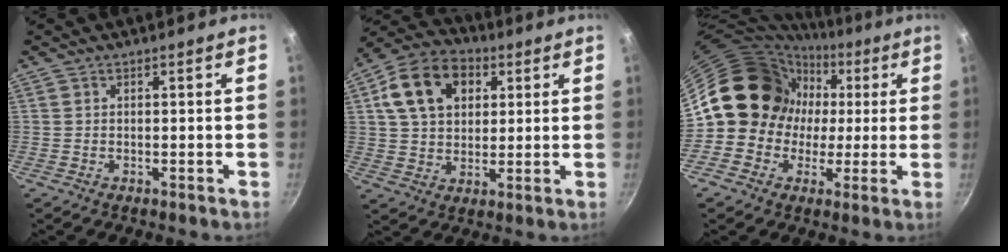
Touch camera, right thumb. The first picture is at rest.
{"total": 14.7, "force": [4.9, 10.6, 9.0], "torque": [-0.136, 0.009, 0.070]}
{"total": 13.9, "force": [1.1, 13.0, 4.8], "torque": [-0.019, 0.020, 0.004]}